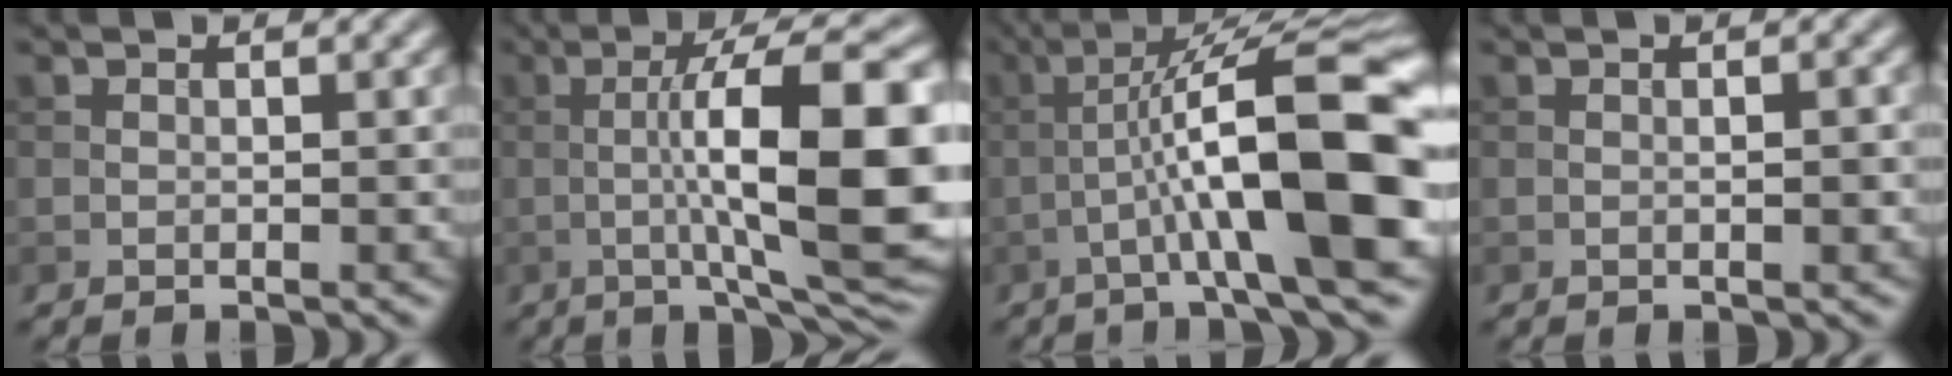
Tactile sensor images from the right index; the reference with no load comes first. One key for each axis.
{"total": 14.3, "fx": -0.4, "fy": 3.1, "fz": 14.0, "tx": -0.199, "ty": 0.011, "tz": -0.006}
{"total": 12.8, "fx": -2.1, "fy": 2.2, "fz": 12.4, "tx": -0.195, "ty": 0.023, "tz": -0.032}
{"total": 1.2, "fx": 0.0, "fy": 0.2, "fz": 1.2, "tx": -0.020, "ty": 0.001, "tz": 0.001}